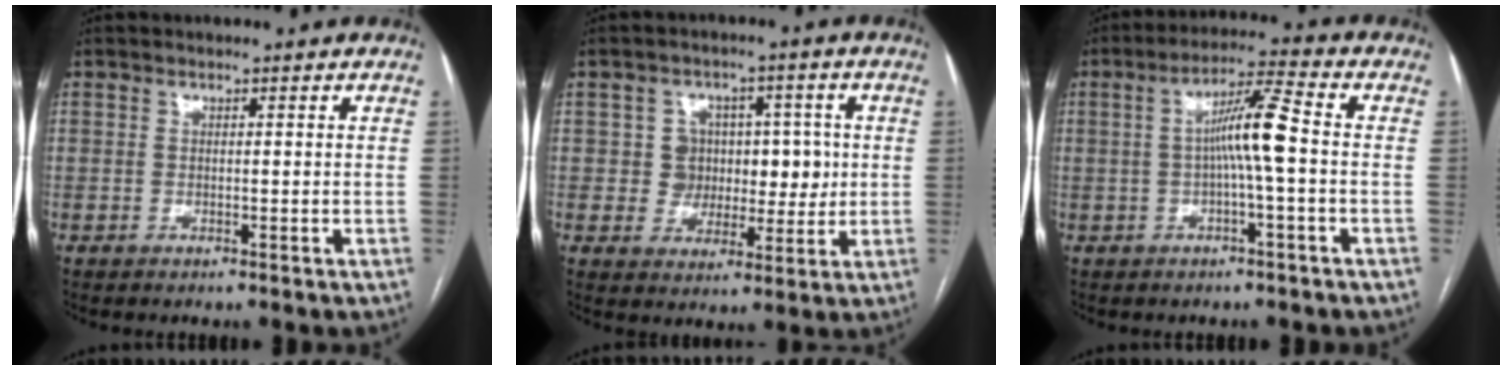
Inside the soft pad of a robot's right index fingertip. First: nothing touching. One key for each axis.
{"total": 6.8, "fx": 0.8, "fy": 6.3, "fz": 2.5, "tx": -0.017, "ty": 0.026, "tz": 0.019}
{"total": 7.4, "fx": -0.3, "fy": -0.2, "fz": 7.4, "tx": -0.131, "ty": 0.017, "tz": -0.008}